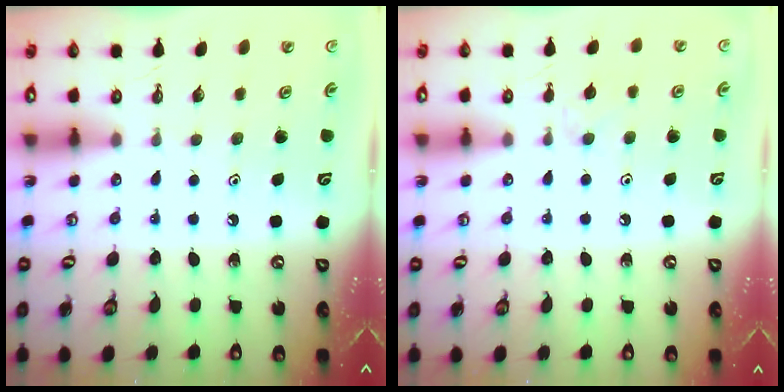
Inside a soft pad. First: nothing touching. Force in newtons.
{"total": 3.8, "press": 3.7, "slide": 0.6}